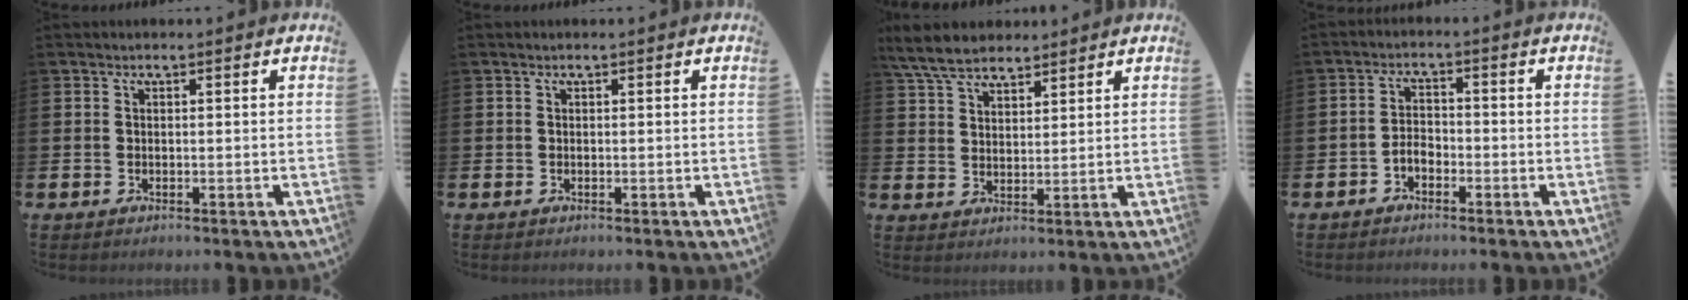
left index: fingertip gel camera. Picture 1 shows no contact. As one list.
[{"total": 0.0}, {"total": 5.9, "force": [5.3, 1.9, 1.6], "torque": [-0.055, -0.009, 0.101]}, {"total": 2.4, "force": [-1.9, 1.2, 0.8], "torque": [-0.017, 0.007, -0.039]}]